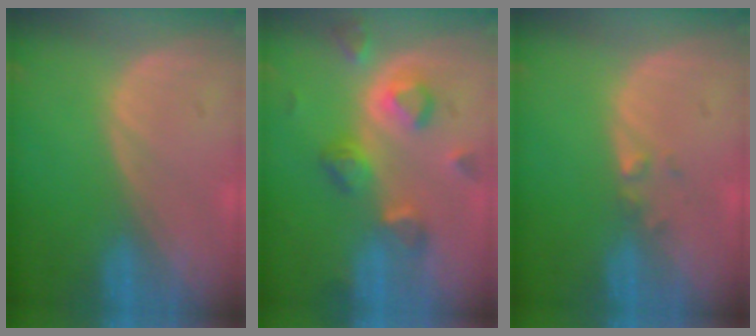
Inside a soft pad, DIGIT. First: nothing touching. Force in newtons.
{"total": 7.1, "press": 6.8, "slide": 2.0}
{"total": 1.3, "press": 1.0, "slide": 0.8}